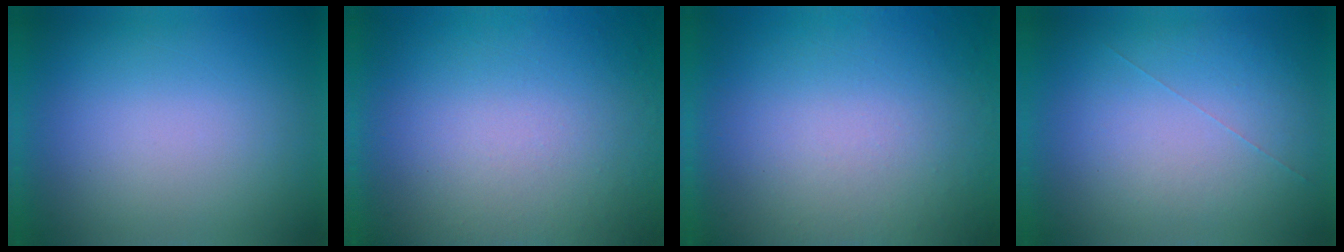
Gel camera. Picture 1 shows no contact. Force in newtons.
{"total": 8.7}
{"total": 8.7}
{"total": 1.0}